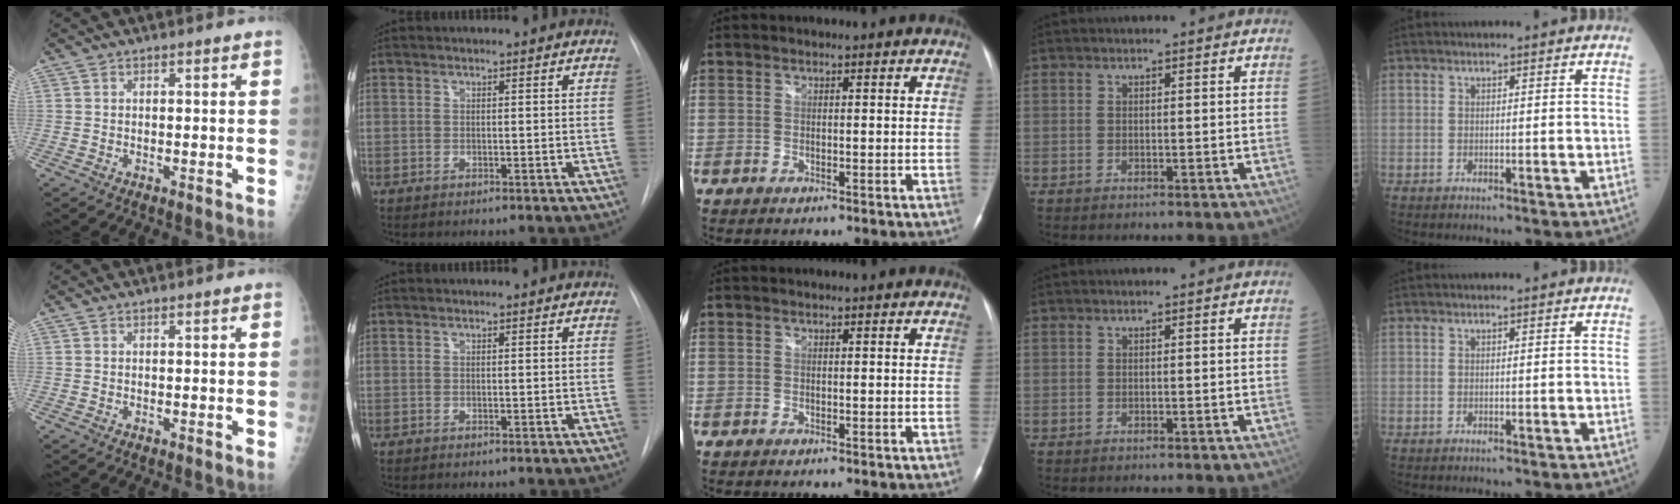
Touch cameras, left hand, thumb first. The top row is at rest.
{}